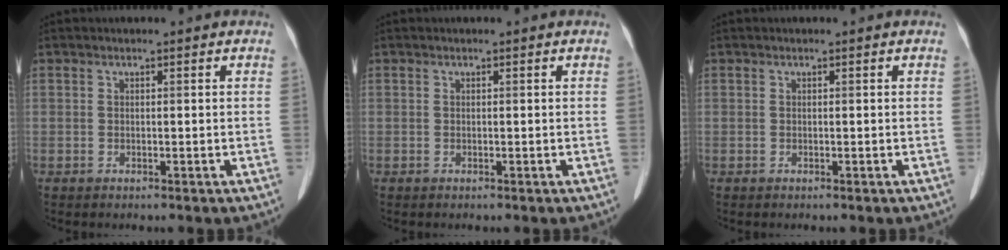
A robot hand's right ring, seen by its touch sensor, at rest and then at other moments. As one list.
[{"total": 0.0}, {"total": 0.0}]